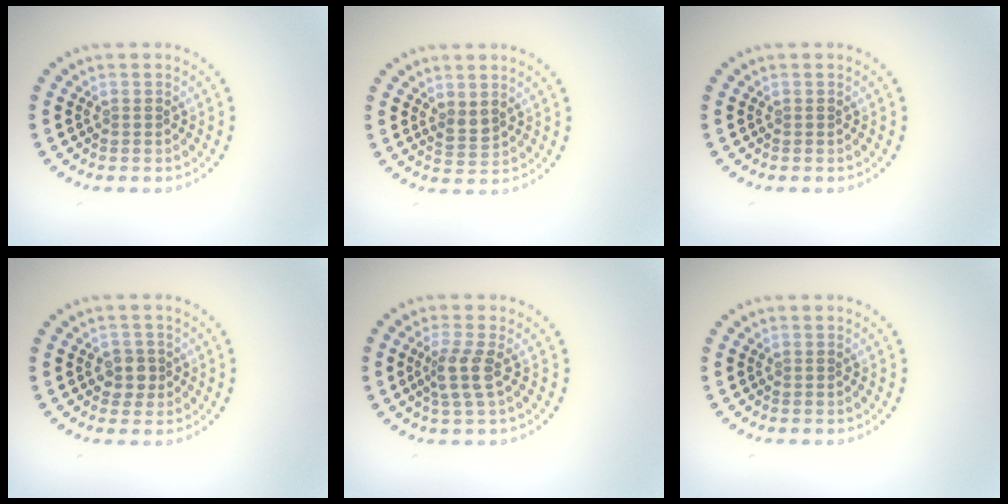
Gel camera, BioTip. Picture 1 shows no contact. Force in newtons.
{"total": 1.3, "press": 1.1, "slide": 0.6}
{"total": 0.0}
{"total": 1.9, "press": 1.7, "slide": 0.9}
{"total": 2.4, "press": 2.0, "slide": 1.4}
{"total": 0.0}